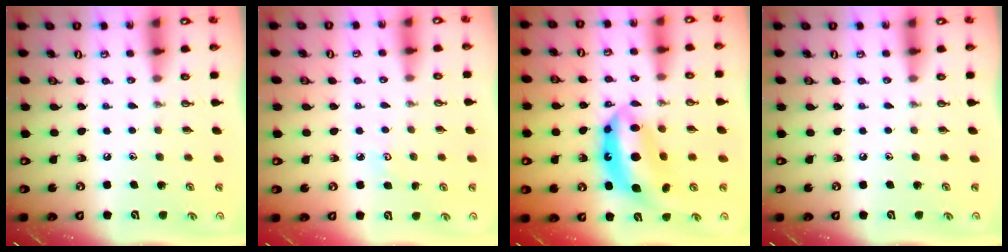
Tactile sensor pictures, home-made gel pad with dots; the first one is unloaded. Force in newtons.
{"total": 2.8, "press": 2.8, "slide": 0.3}
{"total": 14.6, "press": 14.6, "slide": 1.1}
{"total": 0.0}